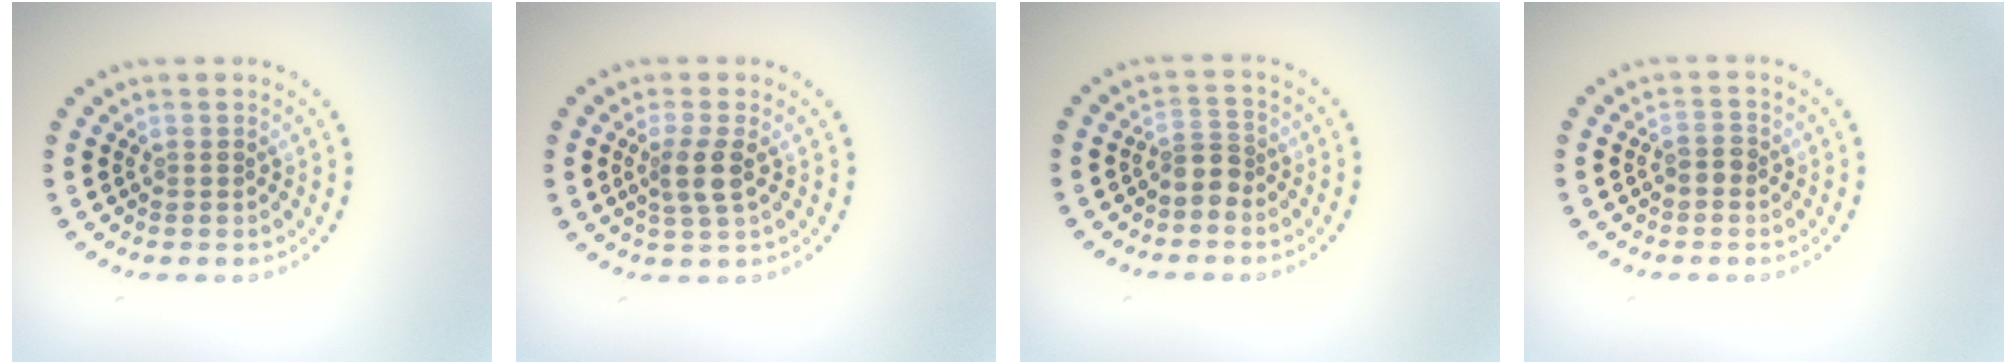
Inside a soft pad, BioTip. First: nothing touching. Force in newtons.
{"total": 2.2, "press": 1.9, "slide": 1.1}
{"total": 2.1, "press": 1.7, "slide": 1.3}
{"total": 1.1, "press": 1.0, "slide": 0.5}